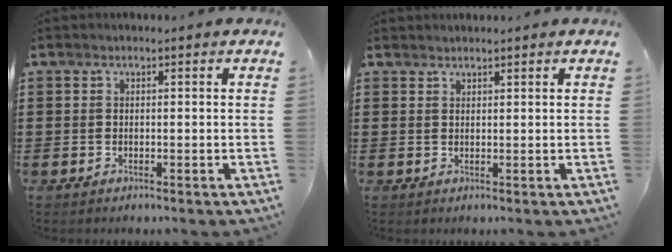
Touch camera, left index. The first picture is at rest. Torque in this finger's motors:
{"motor_torque": [0.12, 0.13, -0.01, 0.02]}